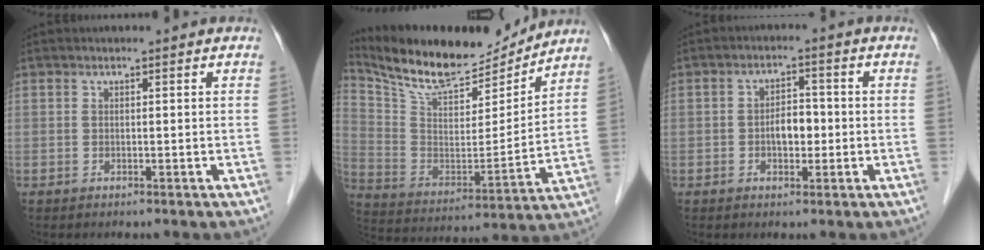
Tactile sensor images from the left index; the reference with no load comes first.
{"total": 17.2, "force": [15.8, 3.9, 5.7], "torque": [-0.117, -0.009, 0.273]}
{"total": 3.7, "force": [-0.7, 2.1, 3.0], "torque": [-0.052, 0.010, -0.011]}